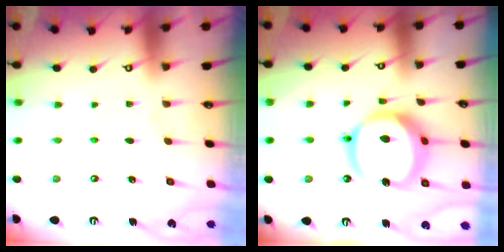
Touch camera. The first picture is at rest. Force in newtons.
{"total": 16.3, "press": 16.2, "slide": 2.0}